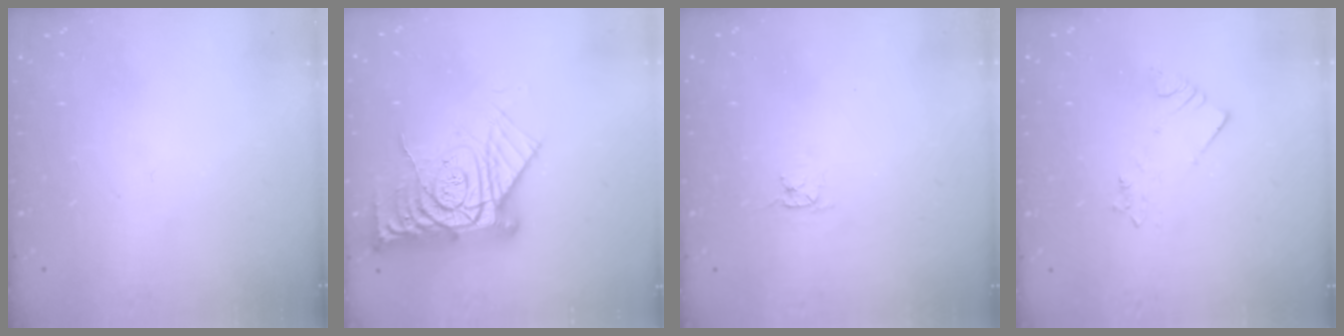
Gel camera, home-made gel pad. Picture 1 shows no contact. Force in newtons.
{"total": 17.3, "press": 17.2, "slide": 1.7}
{"total": 2.8, "press": 2.8, "slide": 0.3}
{"total": 2.7, "press": 2.7, "slide": 0.3}